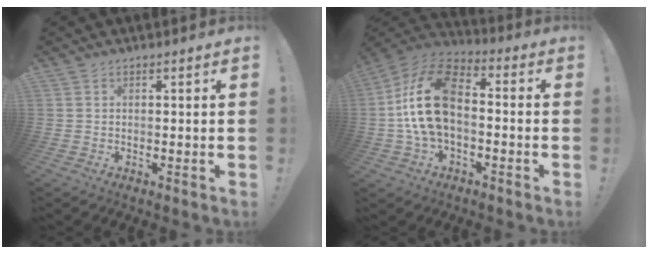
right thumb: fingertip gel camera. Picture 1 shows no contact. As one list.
[{"total": 18.2, "force": [0.1, 11.4, 14.2], "torque": [-0.271, 0.023, 0.008]}]